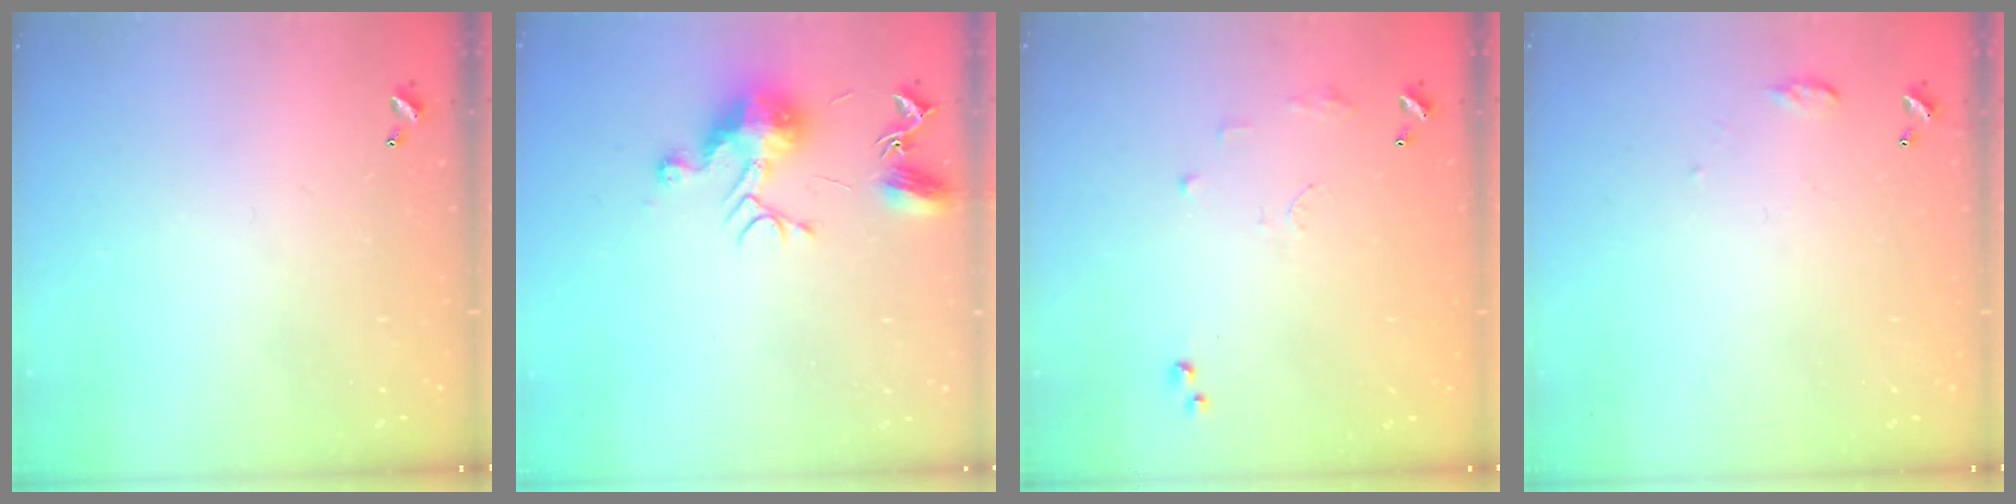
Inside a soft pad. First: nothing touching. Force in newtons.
{"total": 9.6, "press": 9.6, "slide": 0.4}
{"total": 8.3, "press": 8.3, "slide": 0.8}
{"total": 5.9, "press": 5.8, "slide": 0.7}